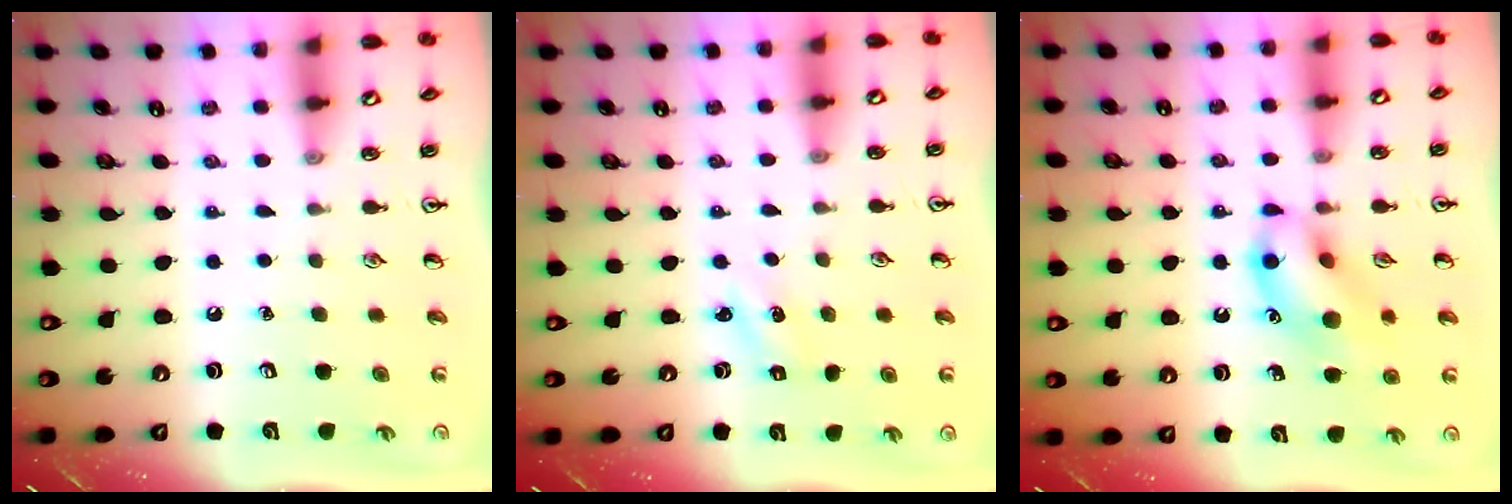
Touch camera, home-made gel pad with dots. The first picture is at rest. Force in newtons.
{"total": 1.4, "press": 1.3, "slide": 0.6}
{"total": 11.7, "press": 11.6, "slide": 1.6}